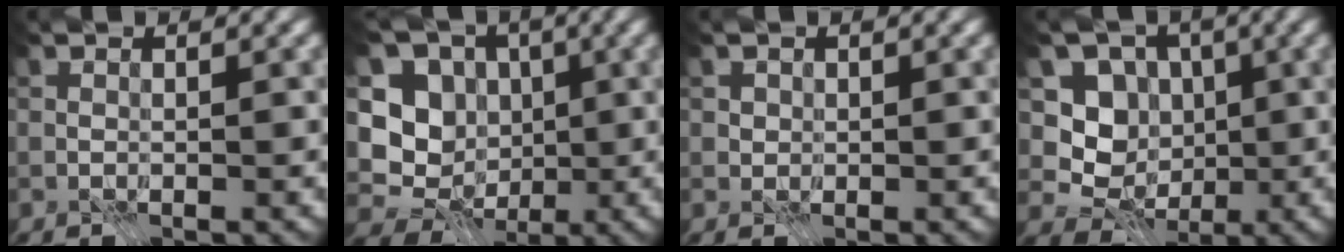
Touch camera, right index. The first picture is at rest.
{"total": 8.1, "force": [-0.6, 7.2, 3.8], "torque": [-0.062, -0.010, -0.019]}
{"total": 0.7, "force": [0.2, 0.7, 0.2], "torque": [-0.005, -0.004, 0.008]}
{"total": 5.6, "force": [-0.3, 5.0, 2.4], "torque": [-0.034, -0.011, -0.018]}